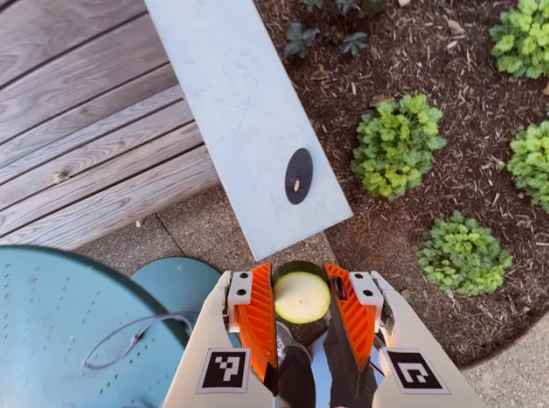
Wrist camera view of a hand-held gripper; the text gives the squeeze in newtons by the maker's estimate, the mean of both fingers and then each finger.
{"total": 13.2, "left": 13.0, "right": 13.3}